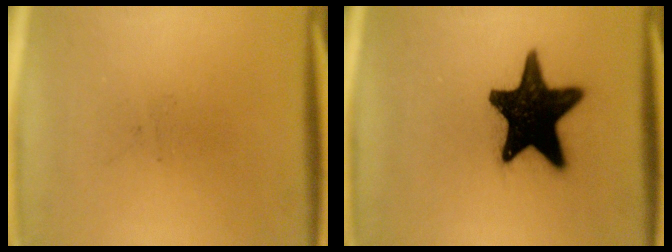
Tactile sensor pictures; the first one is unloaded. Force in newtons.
{"total": 19.1}